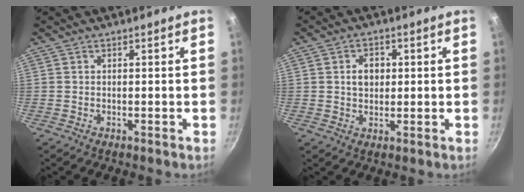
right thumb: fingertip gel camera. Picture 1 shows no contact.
{"total": 4.5, "force": [0.6, 3.4, 2.8], "torque": [-0.026, 0.005, 0.009]}